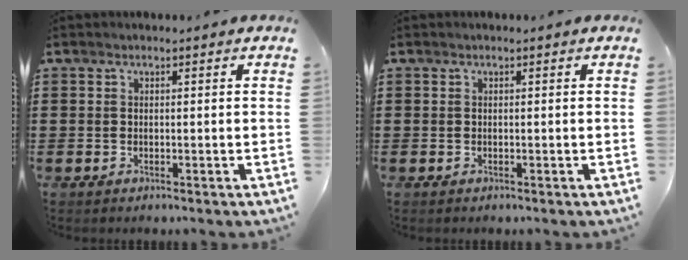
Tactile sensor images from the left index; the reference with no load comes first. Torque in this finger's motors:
{"motor_torque": [-0.01, 0.01, -0.03, 0.00]}